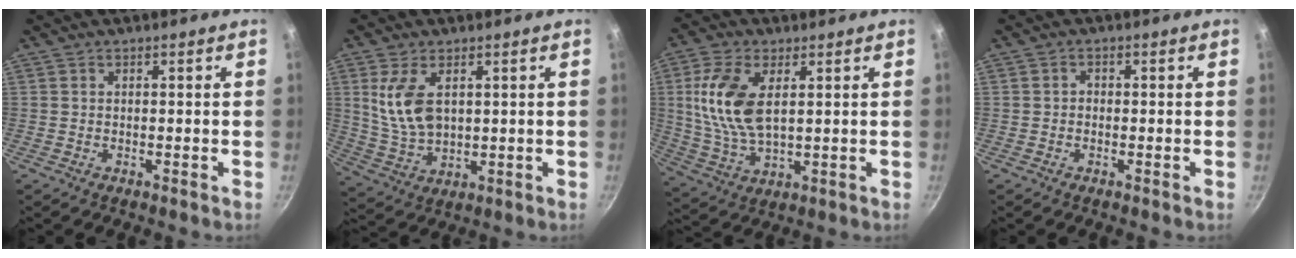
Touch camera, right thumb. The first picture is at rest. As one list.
[{"total": 5.5, "force": [2.0, 2.4, 4.5], "torque": [-0.088, -0.020, 0.048]}, {"total": 12.9, "force": [2.9, 6.8, 10.6], "torque": [-0.210, -0.008, 0.062]}, {"total": 1.1, "force": [-0.3, 0.9, 0.5], "torque": [-0.008, 0.005, -0.006]}]